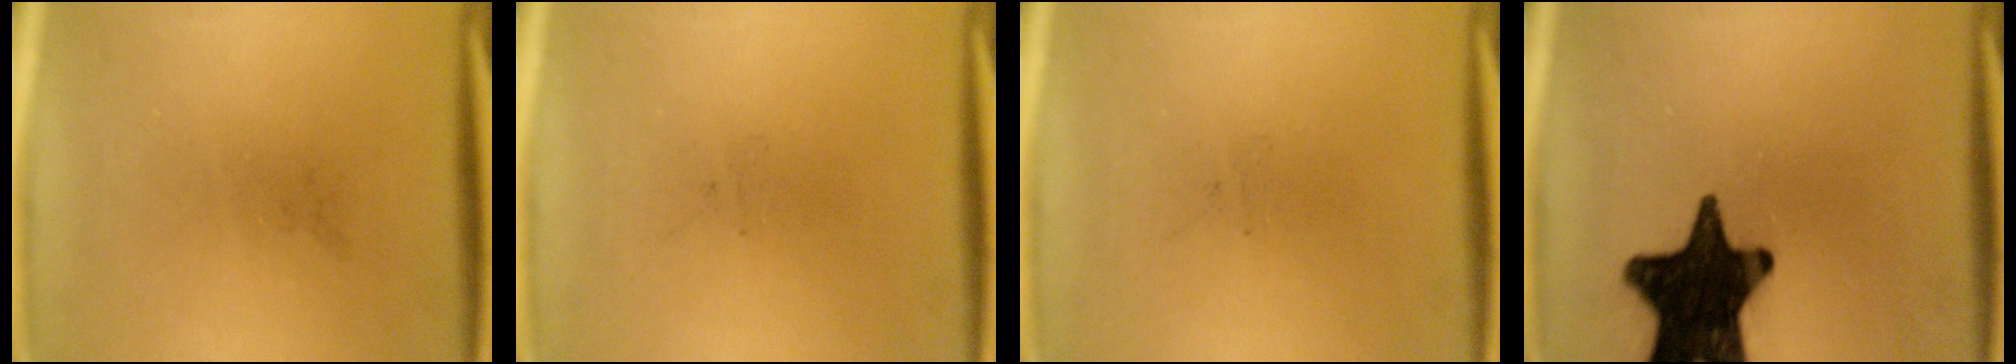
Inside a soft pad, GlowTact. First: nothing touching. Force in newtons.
{"total": 0.0}
{"total": 0.0}
{"total": 18.8}